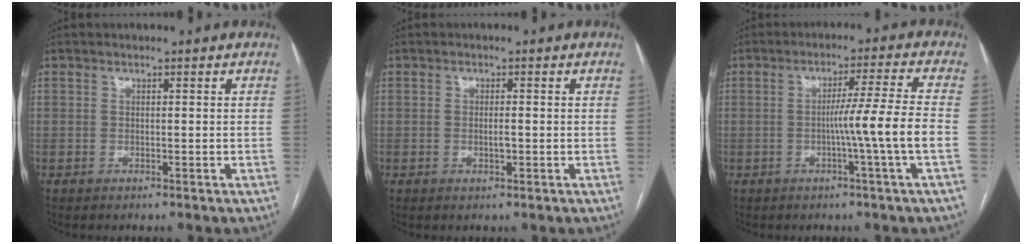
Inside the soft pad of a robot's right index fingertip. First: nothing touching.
{"total": 1.6, "force": [-0.3, 0.4, 1.6], "torque": [-0.030, -0.001, -0.005]}
{"total": 8.1, "force": [-1.9, -2.5, 7.5], "torque": [-0.116, -0.001, -0.030]}